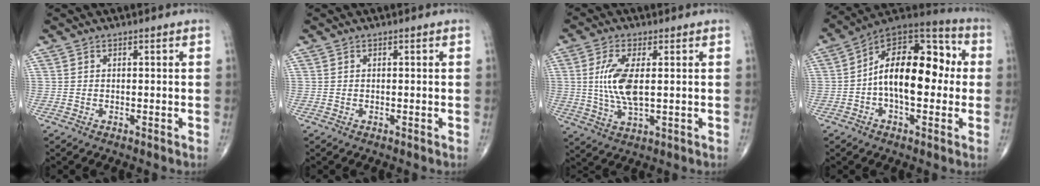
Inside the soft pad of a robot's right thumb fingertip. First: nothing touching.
{"total": 0.0}
{"total": 8.8, "force": [0.9, 3.3, 8.1], "torque": [-0.181, -0.009, 0.022]}
{"total": 18.5, "force": [0.0, 10.0, 15.6], "torque": [-0.222, 0.047, -0.010]}